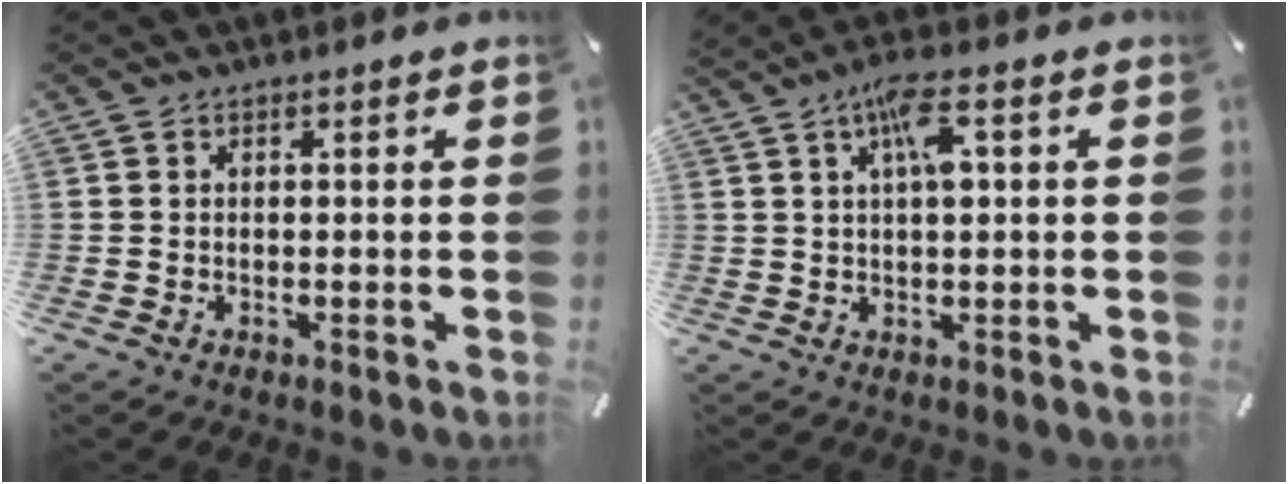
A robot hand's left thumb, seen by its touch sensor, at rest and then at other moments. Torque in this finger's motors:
{"motor_torque": [0.37, 0.01, 1.01, -0.55, 0.10]}